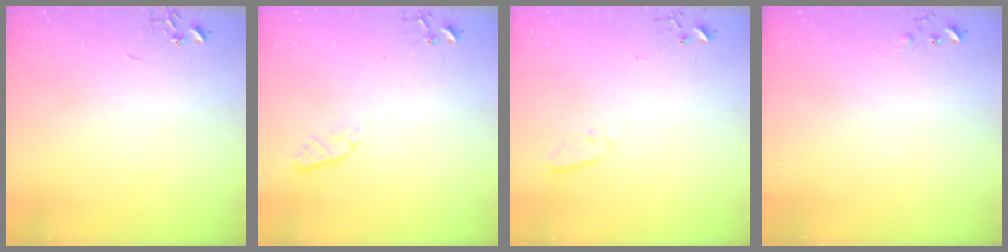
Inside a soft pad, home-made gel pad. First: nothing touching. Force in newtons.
{"total": 5.2, "press": 5.2, "slide": 0.8}
{"total": 3.5, "press": 3.5, "slide": 0.3}
{"total": 5.1, "press": 5.0, "slide": 0.8}